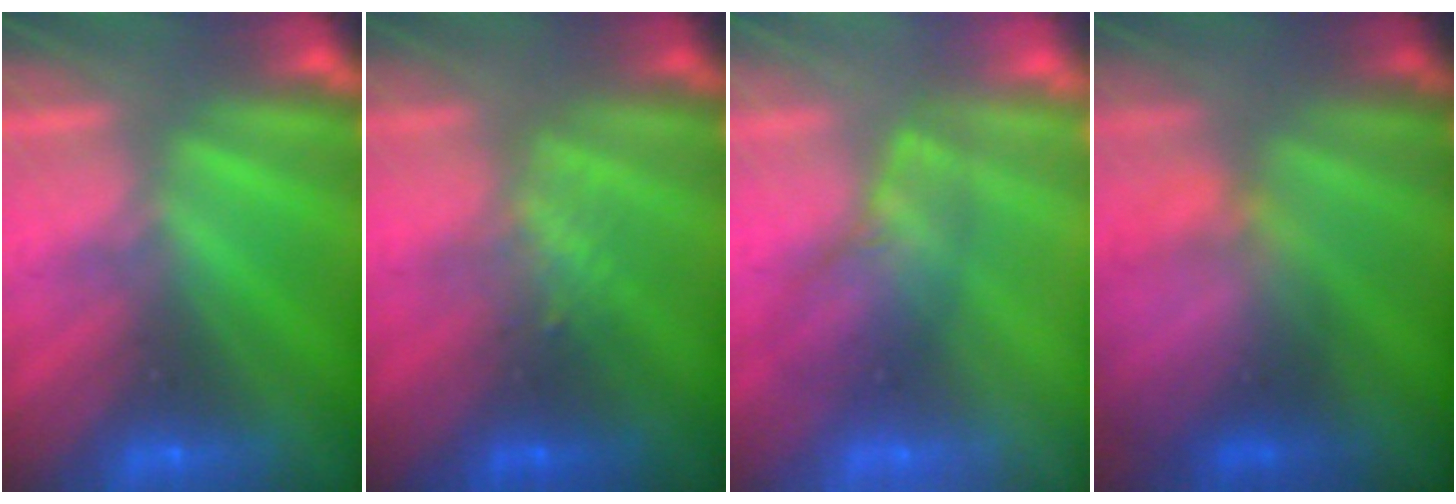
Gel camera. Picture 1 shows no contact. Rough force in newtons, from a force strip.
{"total": 2.4}
{"total": 2.5}
{"total": 4.4}